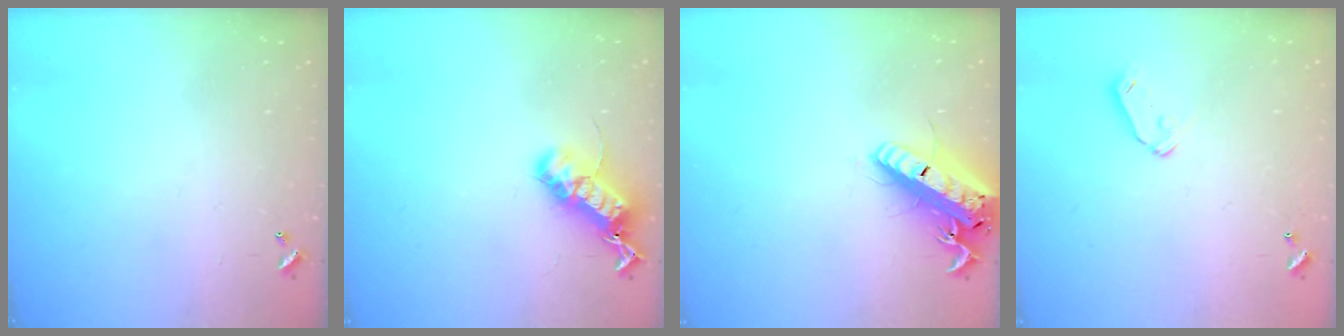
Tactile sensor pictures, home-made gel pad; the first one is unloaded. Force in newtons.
{"total": 18.4, "press": 18.4, "slide": 0.6}
{"total": 21.8, "press": 21.4, "slide": 4.2}
{"total": 5.8, "press": 5.8, "slide": 0.5}